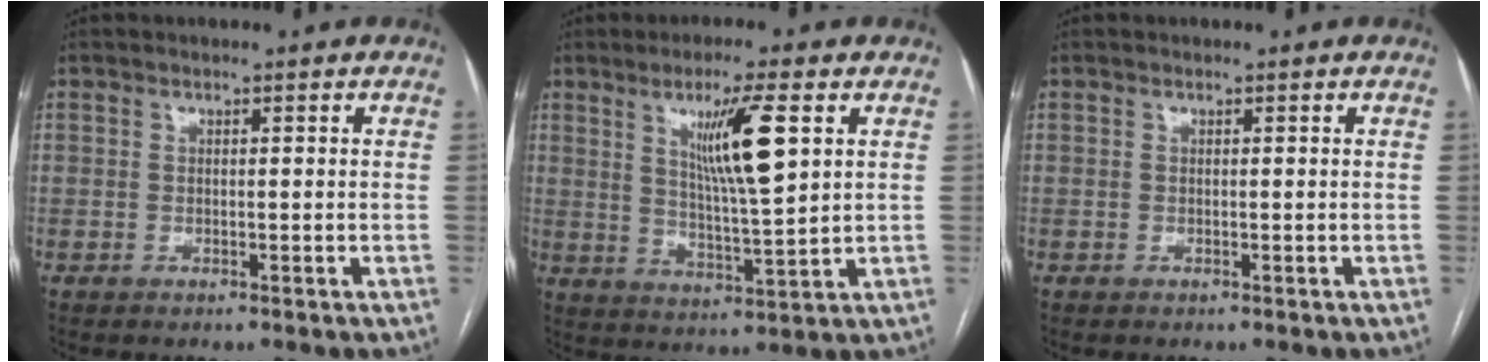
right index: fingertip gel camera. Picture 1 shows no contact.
{"total": 10.0, "force": [3.7, 0.4, 9.3], "torque": [-0.163, -0.007, 0.066]}
{"total": 0.0}